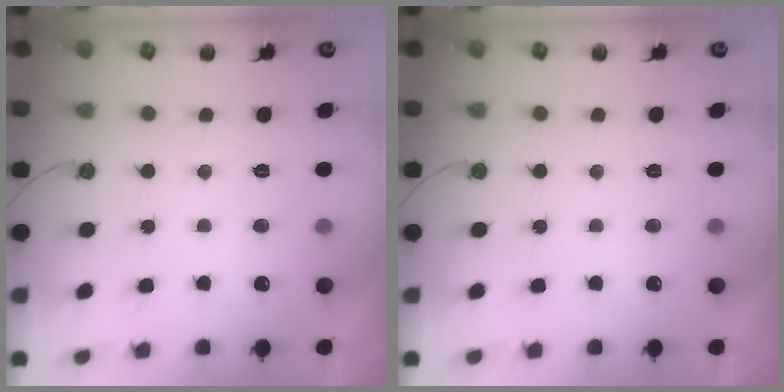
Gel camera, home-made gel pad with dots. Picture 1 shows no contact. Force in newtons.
{"total": 0.0}